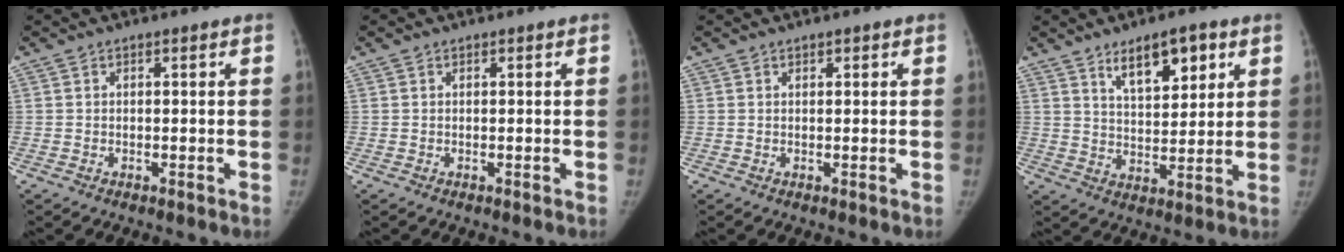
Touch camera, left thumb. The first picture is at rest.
{"total": 0.0}
{"total": 0.6, "force": [0.5, 0.3, 0.3], "torque": [-0.001, -0.002, 0.006]}
{"total": 9.9, "force": [5.5, 4.3, 7.0], "torque": [-0.086, -0.032, 0.094]}